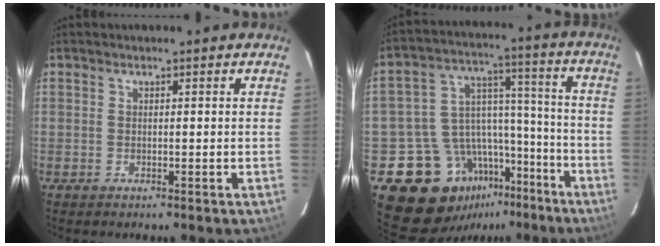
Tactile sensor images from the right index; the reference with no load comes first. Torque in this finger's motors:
{"motor_torque": [1.18, -0.95, 0.20, 0.00]}